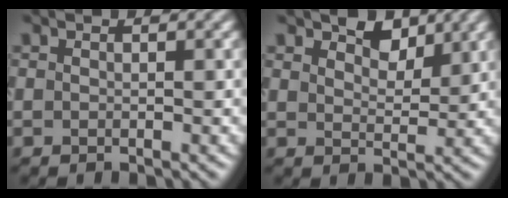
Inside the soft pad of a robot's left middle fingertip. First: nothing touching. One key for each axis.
{"total": 3.6, "fx": 2.8, "fy": 1.7, "fz": 1.6, "tx": -0.020, "ty": 0.008, "tz": 0.028}